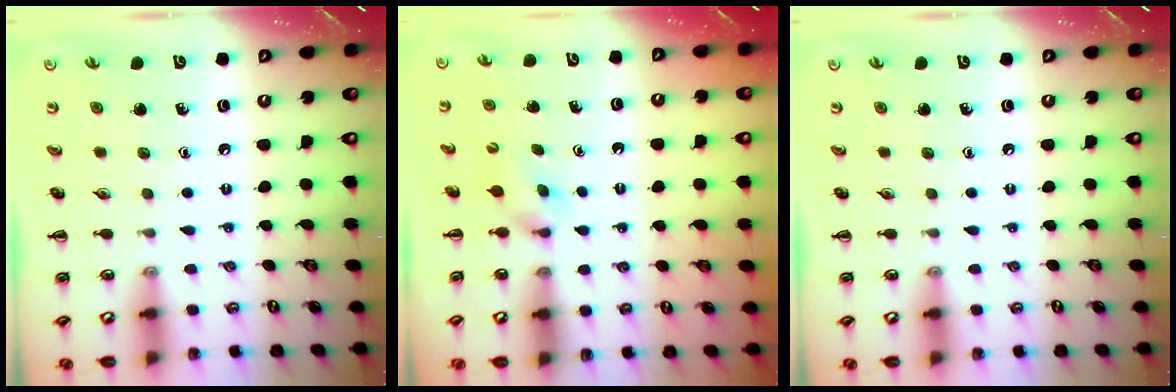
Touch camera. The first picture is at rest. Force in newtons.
{"total": 3.0, "press": 2.8, "slide": 0.9}
{"total": 0.0}